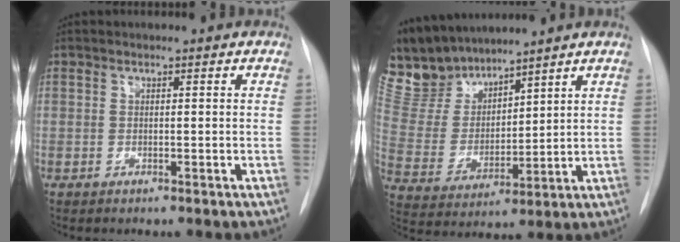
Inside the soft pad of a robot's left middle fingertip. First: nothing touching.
{"total": 11.3, "force": [10.4, 3.4, 2.9], "torque": [-0.079, 0.011, 0.219]}